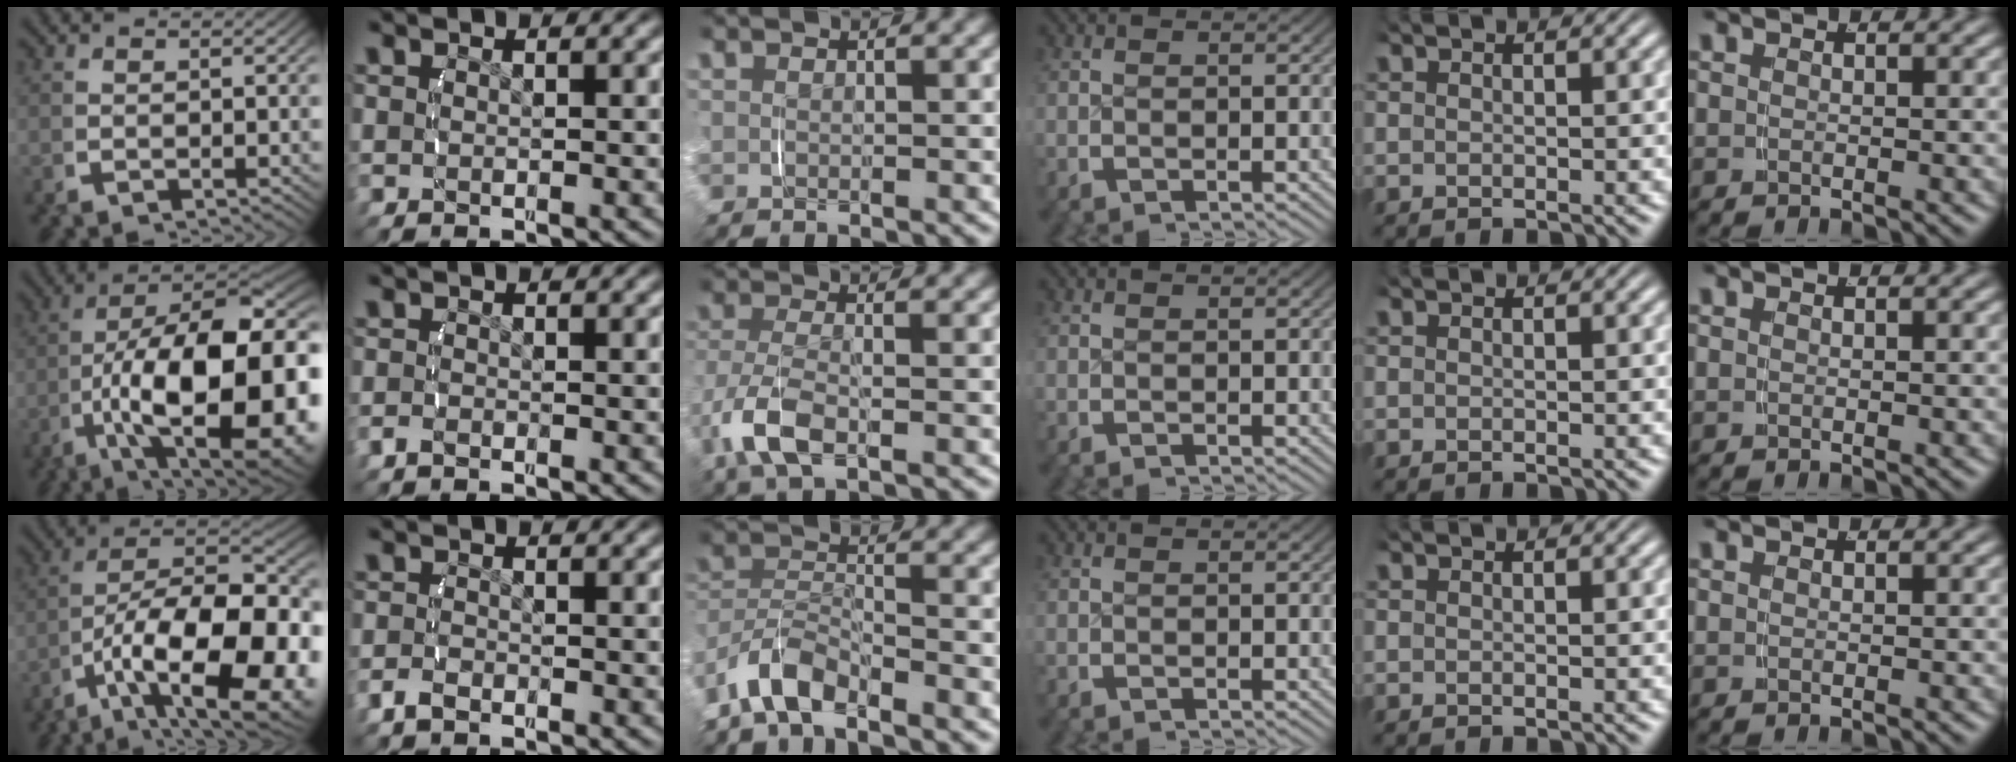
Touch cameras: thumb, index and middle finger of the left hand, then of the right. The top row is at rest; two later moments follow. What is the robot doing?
{"motion": "lift_and_place", "object": "glasses case"}